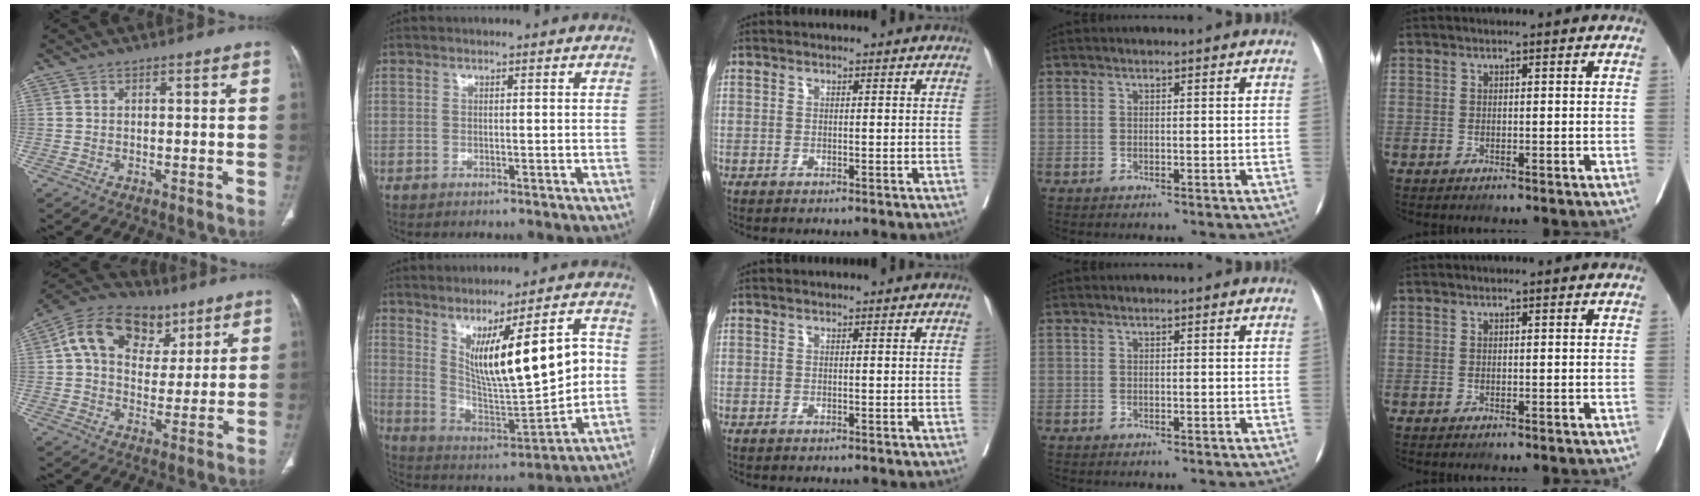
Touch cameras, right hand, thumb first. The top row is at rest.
{"thumb": {"total": 15.9, "force": [6.5, 11.4, 8.9], "torque": [-0.125, 0.004, 0.106]}, "index": {"total": 16.0, "force": [3.4, 3.5, 15.3], "torque": [-0.247, -0.003, 0.074]}}